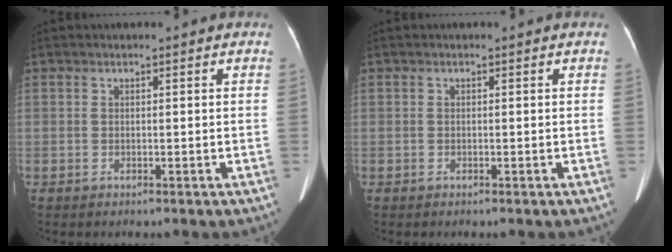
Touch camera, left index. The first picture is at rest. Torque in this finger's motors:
{"motor_torque": [0.00, 0.00, 0.01, 0.01]}